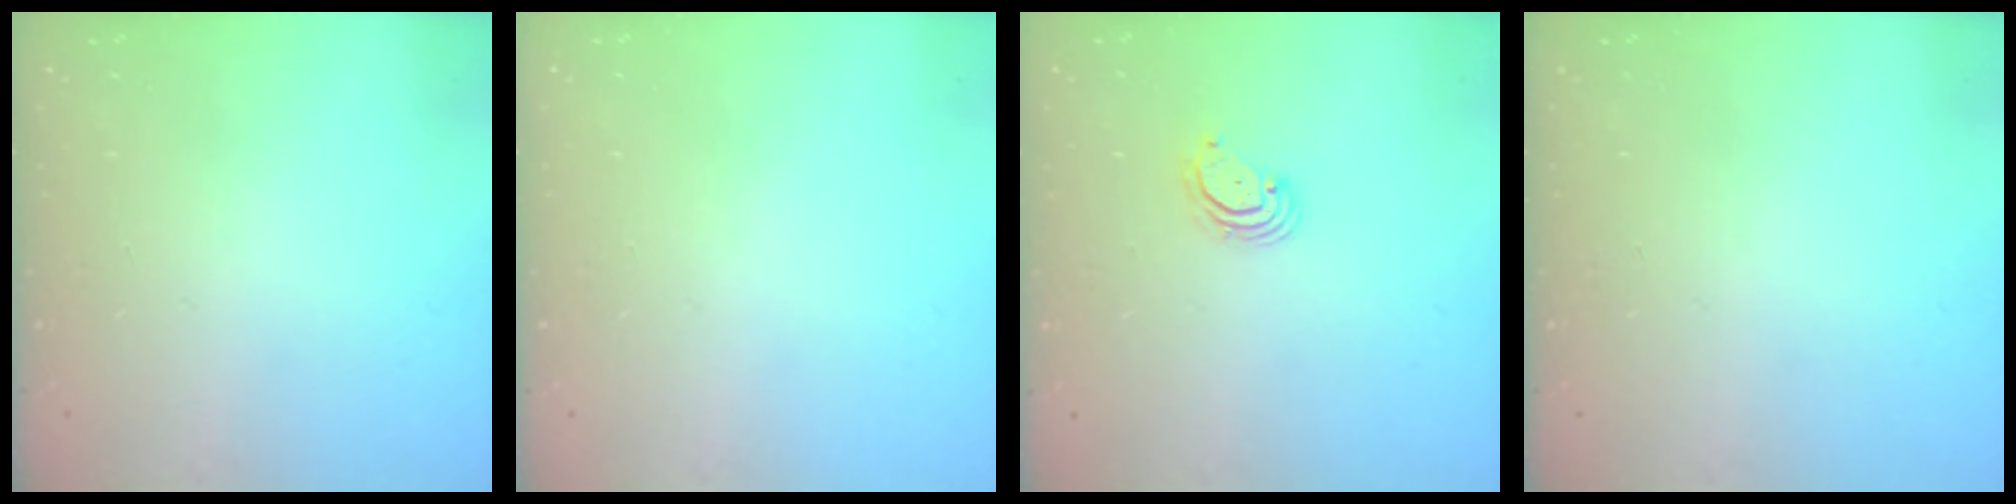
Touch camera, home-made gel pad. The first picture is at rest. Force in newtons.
{"total": 0.0}
{"total": 3.0, "press": 3.0, "slide": 0.2}
{"total": 0.0}